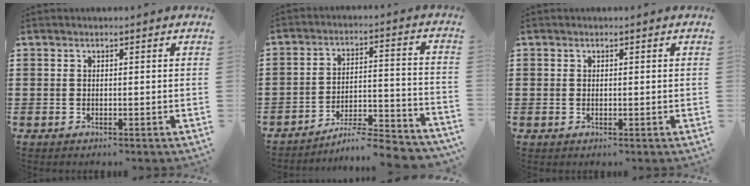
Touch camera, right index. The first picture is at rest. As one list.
[{"total": 6.7, "force": [-6.2, 0.4, 2.5], "torque": [-0.036, -0.001, -0.122]}, {"total": 0.0}]